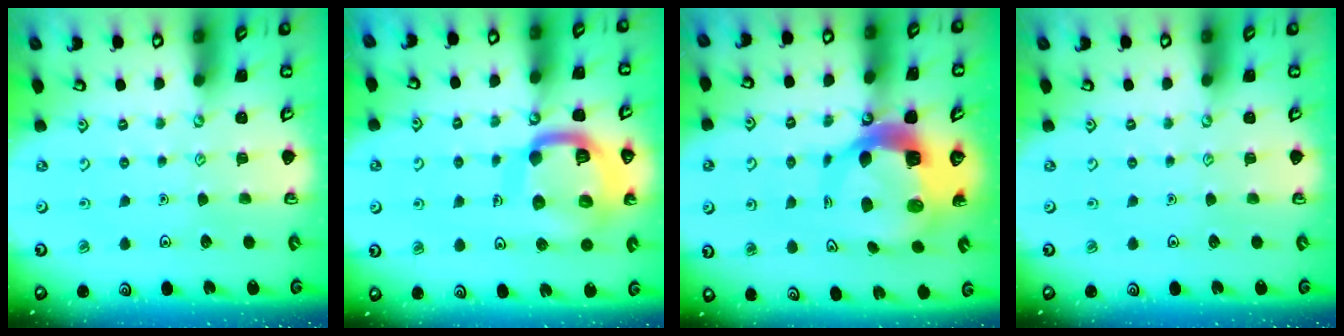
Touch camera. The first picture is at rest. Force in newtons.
{"total": 18.2, "press": 18.1, "slide": 2.0}
{"total": 11.8, "press": 11.6, "slide": 1.8}
{"total": 0.0}